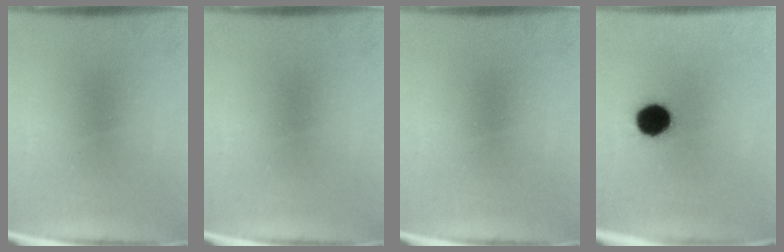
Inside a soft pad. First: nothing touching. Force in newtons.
{"total": 0.0}
{"total": 0.0}
{"total": 9.9}